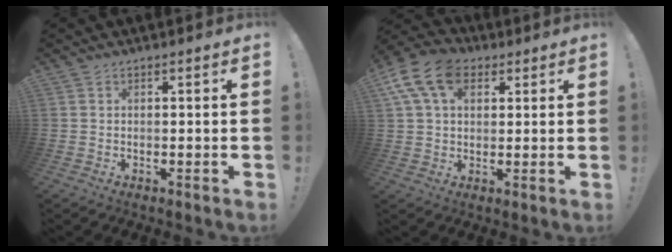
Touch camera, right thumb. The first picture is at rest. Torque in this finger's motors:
{"motor_torque": [1.24, 1.82, 0.56, -0.28, 0.21]}